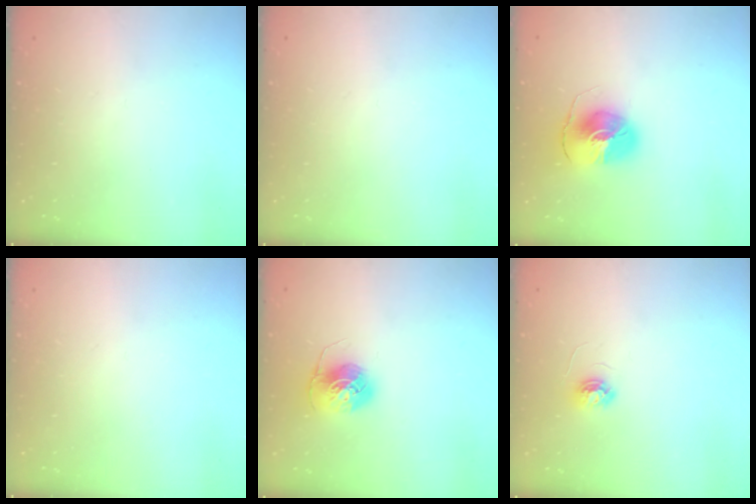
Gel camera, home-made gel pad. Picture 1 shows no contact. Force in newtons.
{"total": 0.0}
{"total": 8.3, "press": 8.2, "slide": 0.9}
{"total": 0.0}
{"total": 7.1, "press": 7.1, "slide": 0.5}
{"total": 4.0, "press": 4.0, "slide": 0.3}